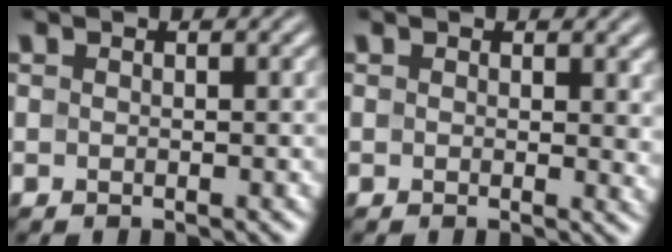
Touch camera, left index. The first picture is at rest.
{"total": 1.9, "force": [0.7, 0.8, 1.5], "torque": [-0.012, -0.003, 0.007]}